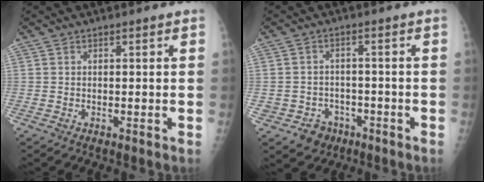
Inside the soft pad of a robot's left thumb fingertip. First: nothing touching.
{"total": 5.4, "force": [-2.7, 4.6, 1.0], "torque": [0.004, 0.017, -0.035]}